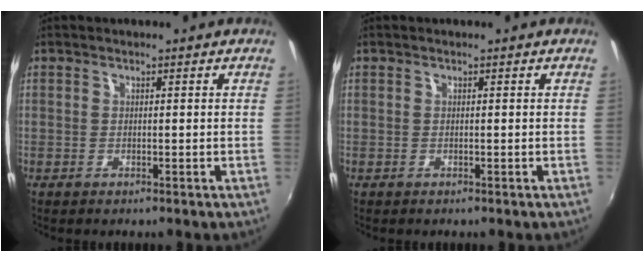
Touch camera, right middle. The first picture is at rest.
{"total": 0.0}